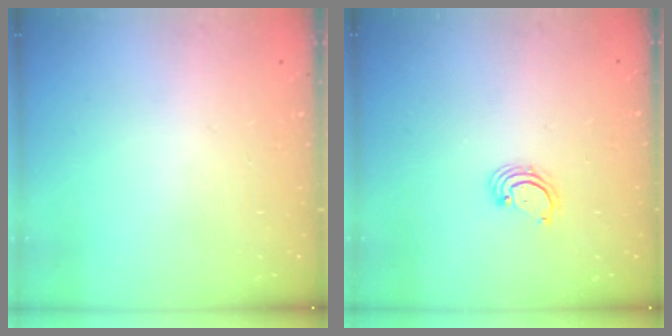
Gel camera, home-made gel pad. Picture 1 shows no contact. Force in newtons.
{"total": 2.7, "press": 2.7, "slide": 0.3}